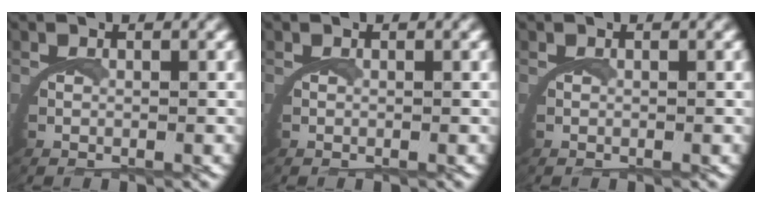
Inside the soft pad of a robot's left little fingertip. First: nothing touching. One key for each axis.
{"total": 0.0}
{"total": 0.0}